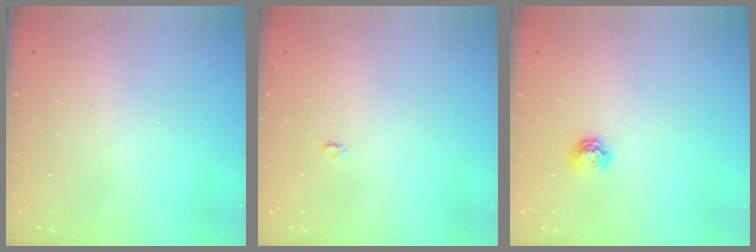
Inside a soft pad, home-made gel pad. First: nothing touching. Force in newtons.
{"total": 2.2, "press": 2.2, "slide": 0.2}
{"total": 5.1, "press": 5.1, "slide": 0.5}